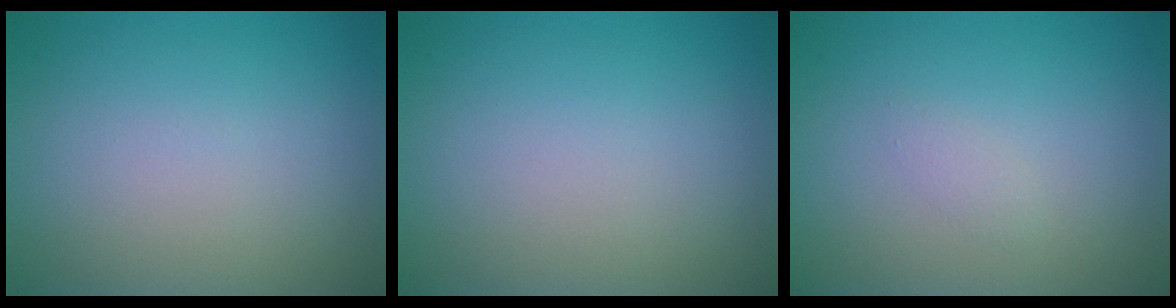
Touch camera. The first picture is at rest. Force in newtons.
{"total": 0.0}
{"total": 0.7, "press": 0.7, "slide": 0.0}